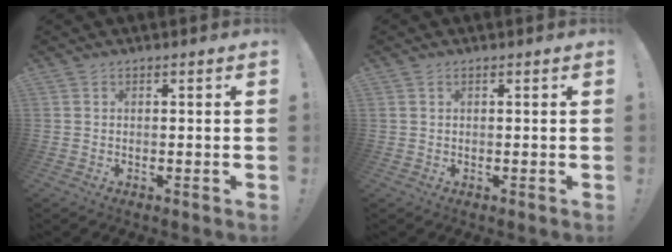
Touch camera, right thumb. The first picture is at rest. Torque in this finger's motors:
{"motor_torque": [-0.05, -0.14, 0.27, -0.11, 0.07]}